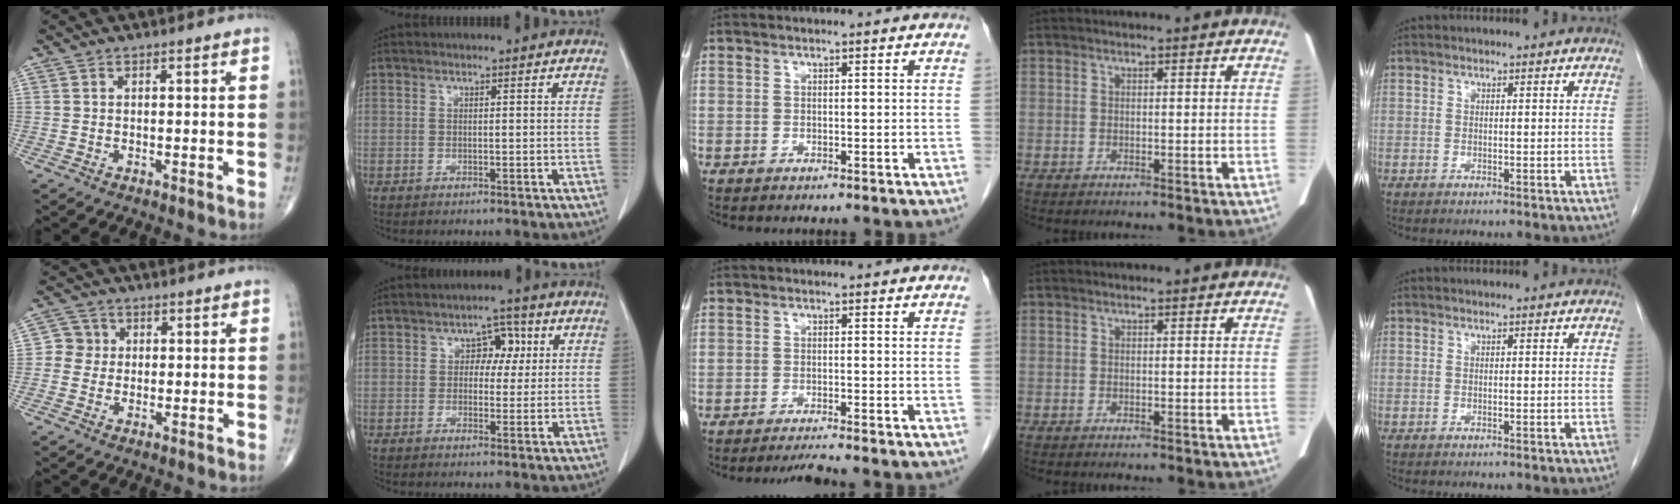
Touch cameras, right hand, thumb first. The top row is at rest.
{"thumb": {"total": 3.5, "force": [0.1, 3.4, 0.5], "torque": [0.018, 0.009, -0.007]}, "index": {"total": 4.3, "force": [0.9, 3.0, 3.0], "torque": [-0.034, 0.016, 0.012]}, "middle": {"total": 2.3, "force": [-2.1, -0.7, 0.6], "torque": [-0.014, -0.011, -0.037]}}